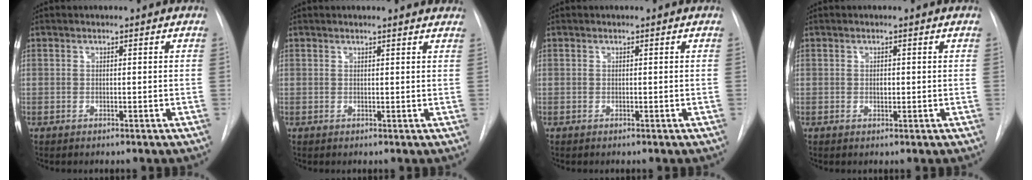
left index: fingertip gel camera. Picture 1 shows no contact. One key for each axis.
{"total": 4.4, "fx": 4.1, "fy": 0.6, "fz": 1.4, "tx": -0.015, "ty": -0.001, "tz": 0.026}
{"total": 0.0}
{"total": 0.6, "fx": -0.6, "fy": 0.1, "fz": 0.1, "tx": -0.001, "ty": -0.006, "tz": -0.010}